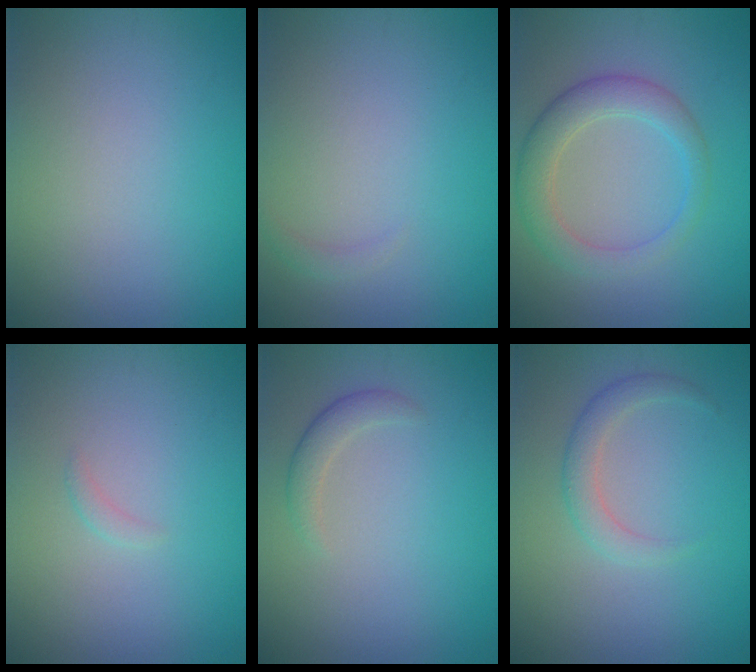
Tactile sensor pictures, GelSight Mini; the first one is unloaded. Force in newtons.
{"total": 0.7, "press": 0.7, "slide": 0.2}
{"total": 4.0, "press": 3.9, "slide": 0.5}
{"total": 0.6, "press": 0.6, "slide": 0.1}
{"total": 1.5, "press": 1.5, "slide": 0.1}
{"total": 2.1, "press": 2.0, "slide": 0.2}